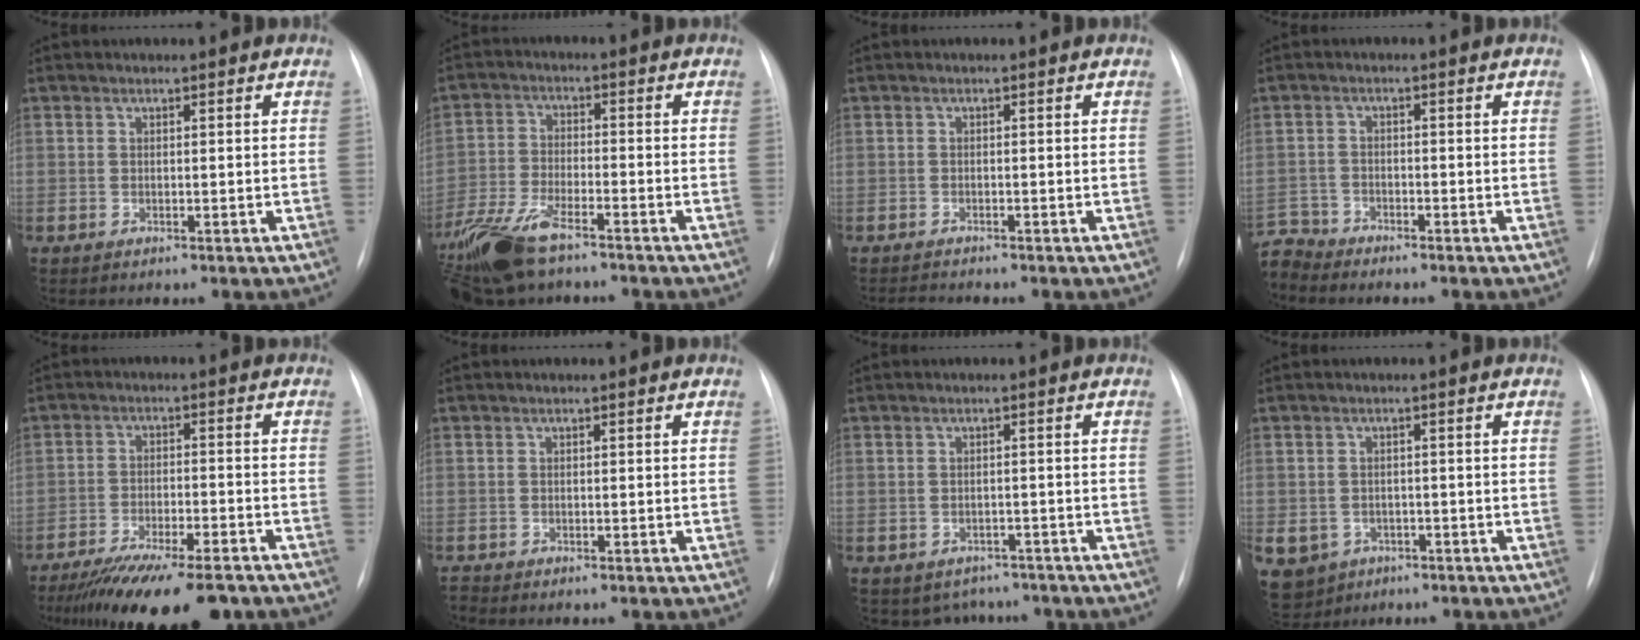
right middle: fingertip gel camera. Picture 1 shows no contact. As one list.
[{"total": 11.7, "force": [-8.6, 3.4, 7.2], "torque": [-0.153, -0.019, -0.159]}, {"total": 1.8, "force": [-1.7, -0.4, 0.0], "torque": [-0.003, -0.011, -0.027]}, {"total": 4.3, "force": [-4.2, -0.1, -0.6], "torque": [0.011, -0.006, -0.083]}, {"total": 15.8, "force": [-12.6, 2.9, 9.0], "torque": [-0.132, -0.021, -0.197]}, {"total": 0.6, "force": [-0.6, 0.0, -0.1], "torque": [0.000, -0.004, -0.011]}, {"total": 4.9, "force": [-4.0, 2.9, 0.3], "torque": [0.007, 0.013, -0.050]}, {"total": 8.8, "force": [-4.3, 7.3, 2.5], "torque": [-0.071, 0.005, -0.057]}]